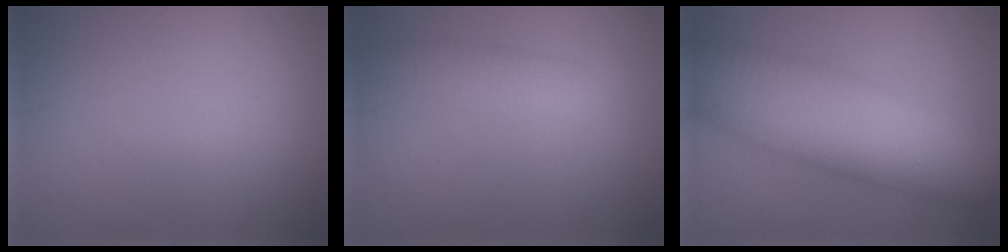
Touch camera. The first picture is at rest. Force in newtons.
{"total": 3.0, "press": 3.0, "slide": 0.1}
{"total": 10.8, "press": 10.8, "slide": 0.3}